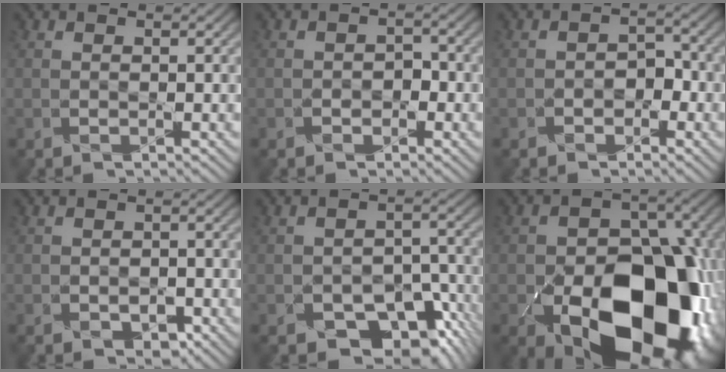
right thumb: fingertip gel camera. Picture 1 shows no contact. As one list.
[{"total": 1.8, "force": [-0.9, 1.4, 0.7], "torque": [0.003, 0.001, -0.016]}, {"total": 2.4, "force": [-1.4, 1.7, 1.0], "torque": [0.001, 0.006, -0.024]}, {"total": 2.0, "force": [-1.1, 1.4, 0.9], "torque": [-0.016, -0.008, -0.016]}, {"total": 10.5, "force": [-6.7, 6.1, 5.3], "torque": [-0.065, -0.006, -0.095]}, {"total": 19.3, "force": [-7.9, 12.5, 12.5], "torque": [-0.166, -0.016, -0.112]}]